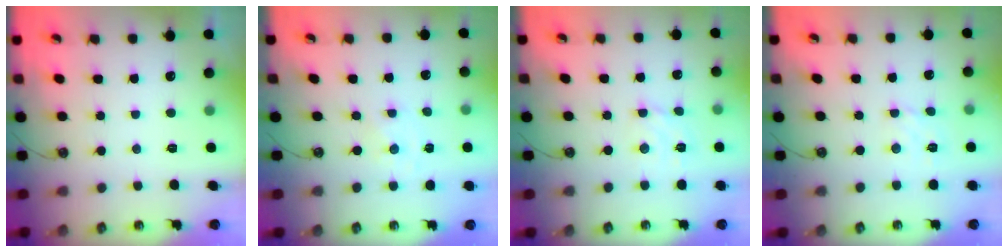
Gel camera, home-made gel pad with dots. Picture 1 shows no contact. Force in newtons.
{"total": 0.0}
{"total": 3.4, "press": 3.4, "slide": 0.6}
{"total": 2.4, "press": 2.4, "slide": 0.3}